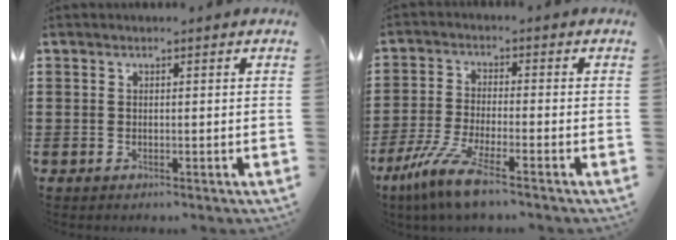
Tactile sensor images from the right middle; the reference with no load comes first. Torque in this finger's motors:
{"motor_torque": [1.39, -0.74, 0.23, 0.21]}